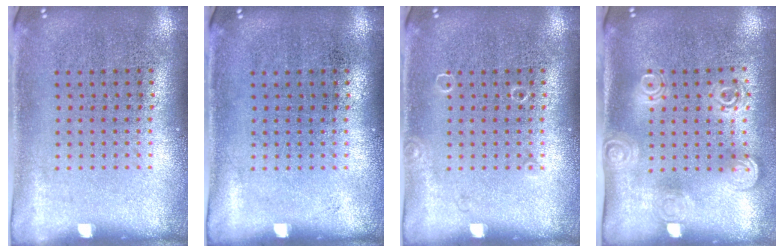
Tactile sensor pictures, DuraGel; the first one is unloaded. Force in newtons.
{"total": 0.0}
{"total": 0.5, "press": 0.5, "slide": 0.1}
{"total": 1.9, "press": 1.4, "slide": 1.3}